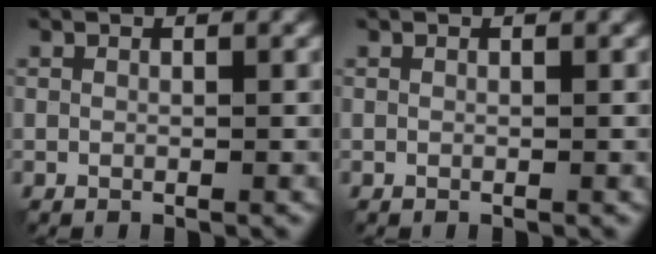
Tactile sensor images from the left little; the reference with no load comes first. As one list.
[{"total": 0.0}]